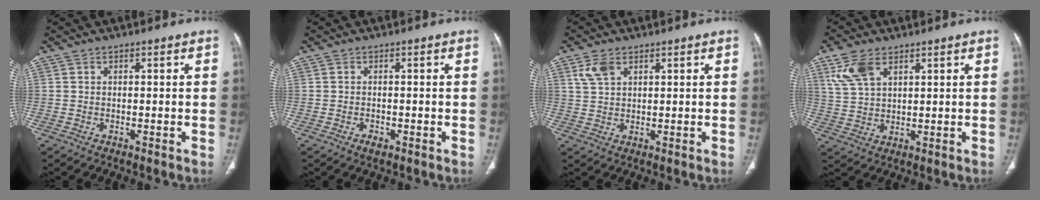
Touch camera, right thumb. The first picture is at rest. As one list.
[{"total": 1.2, "force": [-0.7, 0.6, 0.7], "torque": [-0.010, 0.001, -0.009]}, {"total": 4.0, "force": [2.1, 2.2, 2.5], "torque": [-0.052, 0.001, 0.052]}, {"total": 7.3, "force": [4.0, 3.8, 4.8], "torque": [-0.096, -0.007, 0.089]}]